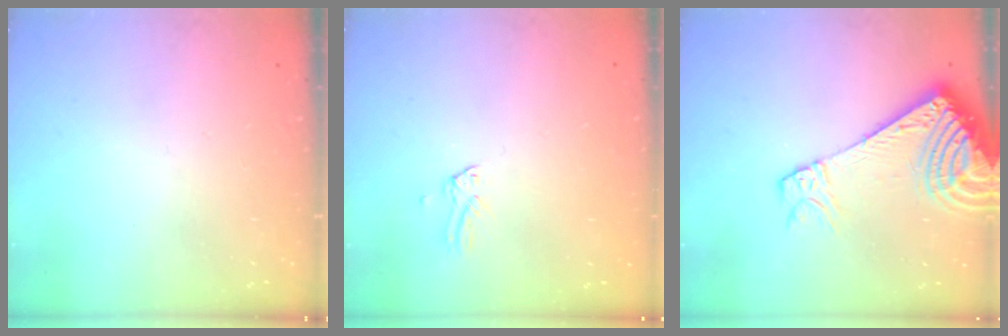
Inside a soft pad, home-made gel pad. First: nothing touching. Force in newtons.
{"total": 0.0}
{"total": 15.1, "press": 15.0, "slide": 1.8}